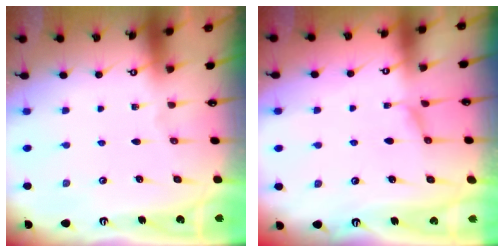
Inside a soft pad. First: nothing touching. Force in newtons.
{"total": 1.2, "press": 0.9, "slide": 0.8}